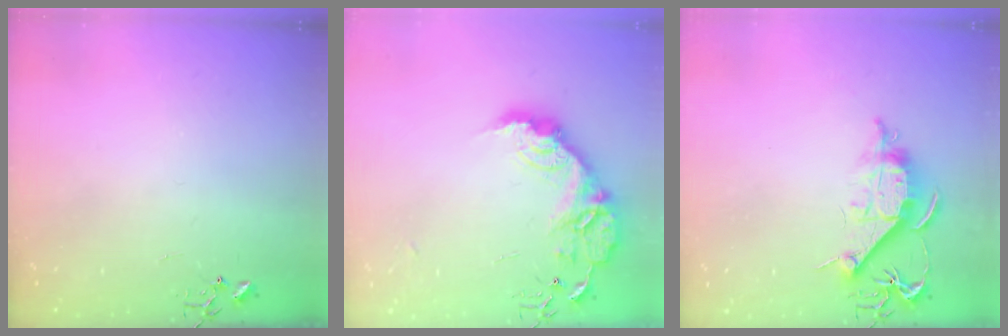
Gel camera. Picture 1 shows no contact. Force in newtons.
{"total": 17.3, "press": 17.3, "slide": 1.2}
{"total": 11.1, "press": 11.1, "slide": 0.9}